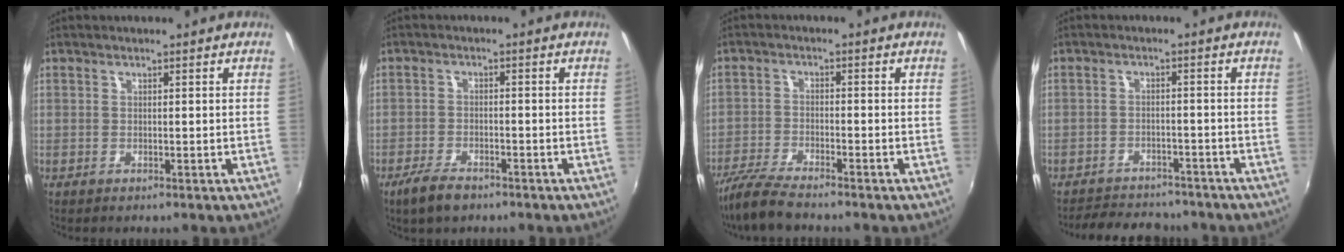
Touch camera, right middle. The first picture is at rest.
{"total": 5.3, "force": [-3.9, 2.1, 2.9], "torque": [-0.081, -0.008, -0.073]}
{"total": 7.5, "force": [-6.5, 1.0, 3.5], "torque": [-0.094, -0.021, -0.125]}
{"total": 11.2, "force": [-9.9, 3.7, 3.4], "torque": [-0.085, 0.006, -0.136]}